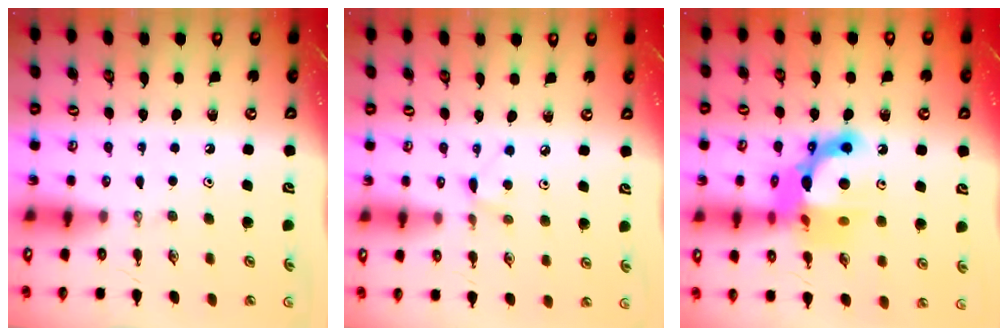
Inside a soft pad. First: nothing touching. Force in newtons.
{"total": 3.8, "press": 3.8, "slide": 0.6}
{"total": 16.7, "press": 16.6, "slide": 1.4}